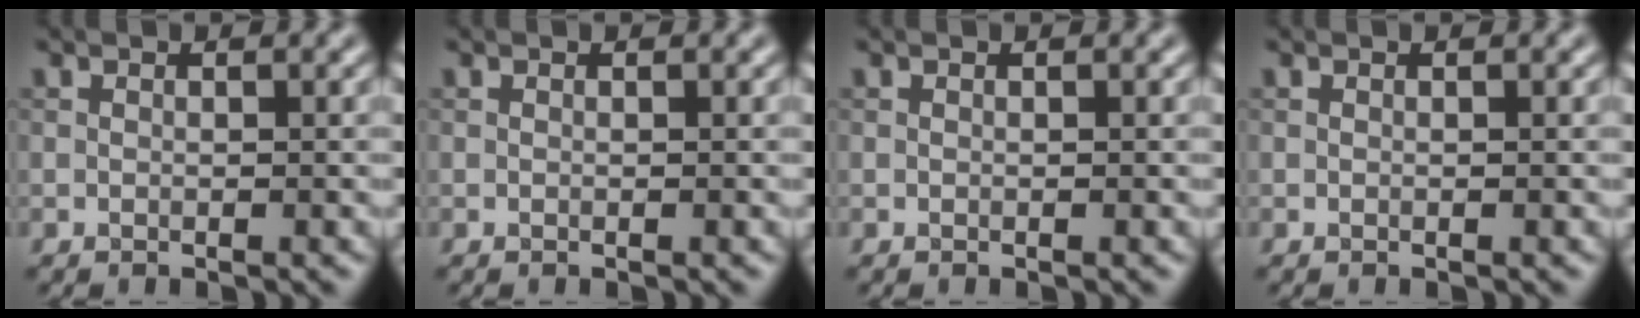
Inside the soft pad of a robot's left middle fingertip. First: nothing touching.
{"total": 0.0}
{"total": 0.0}
{"total": 0.0}